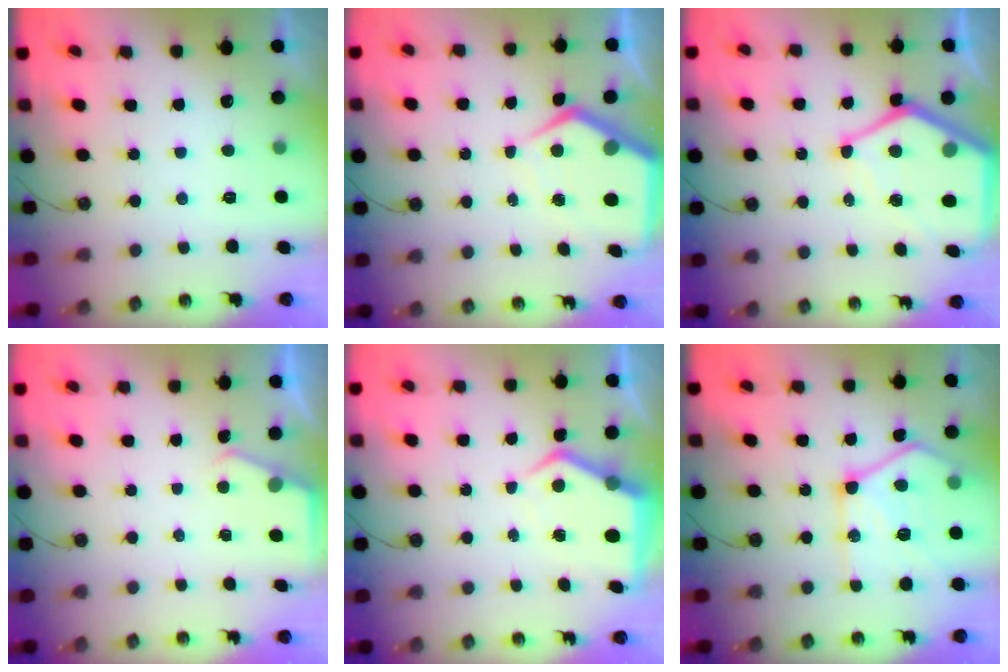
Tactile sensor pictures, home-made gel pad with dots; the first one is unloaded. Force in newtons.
{"total": 9.3, "press": 9.3, "slide": 1.0}
{"total": 16.3, "press": 16.2, "slide": 1.5}
{"total": 2.3, "press": 2.3, "slide": 0.4}
{"total": 6.8, "press": 6.8, "slide": 0.2}
{"total": 18.1, "press": 18.0, "slide": 1.8}